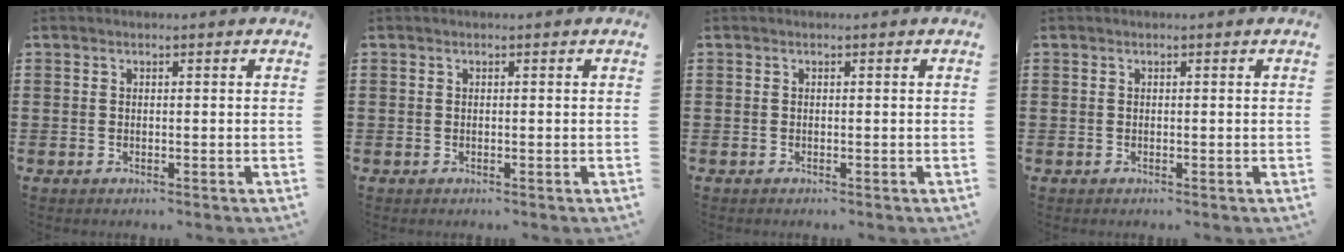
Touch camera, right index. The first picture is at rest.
{"total": 0.0}
{"total": 0.0}
{"total": 0.0}